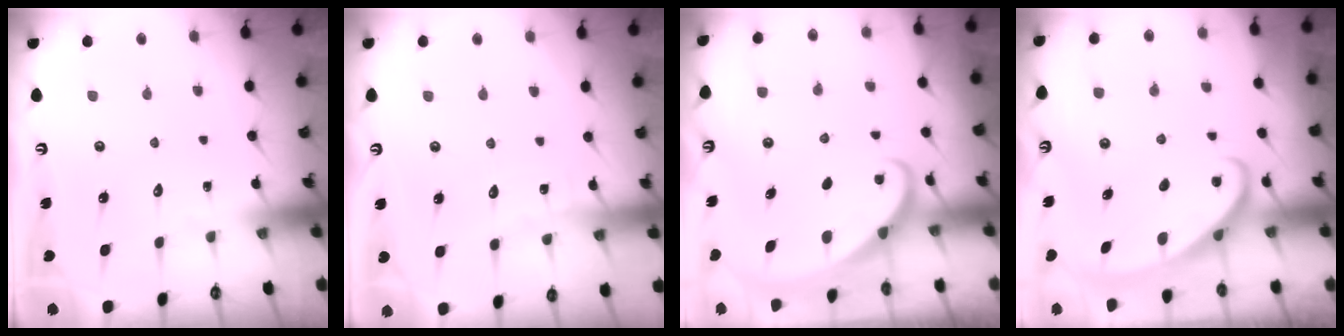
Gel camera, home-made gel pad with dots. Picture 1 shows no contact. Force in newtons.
{"total": 2.7, "press": 2.7, "slide": 0.3}
{"total": 1.6, "press": 1.6, "slide": 0.2}
{"total": 2.9, "press": 2.9, "slide": 0.3}